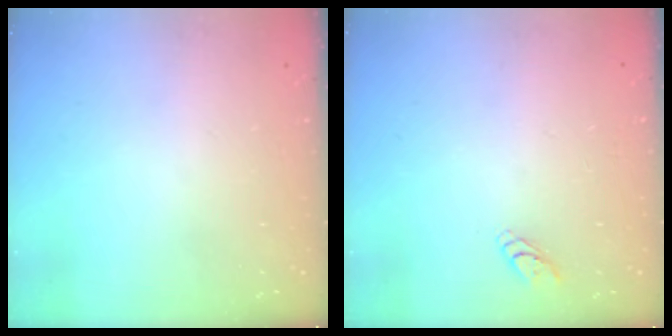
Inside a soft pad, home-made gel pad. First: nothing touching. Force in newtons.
{"total": 2.8, "press": 2.8, "slide": 0.3}